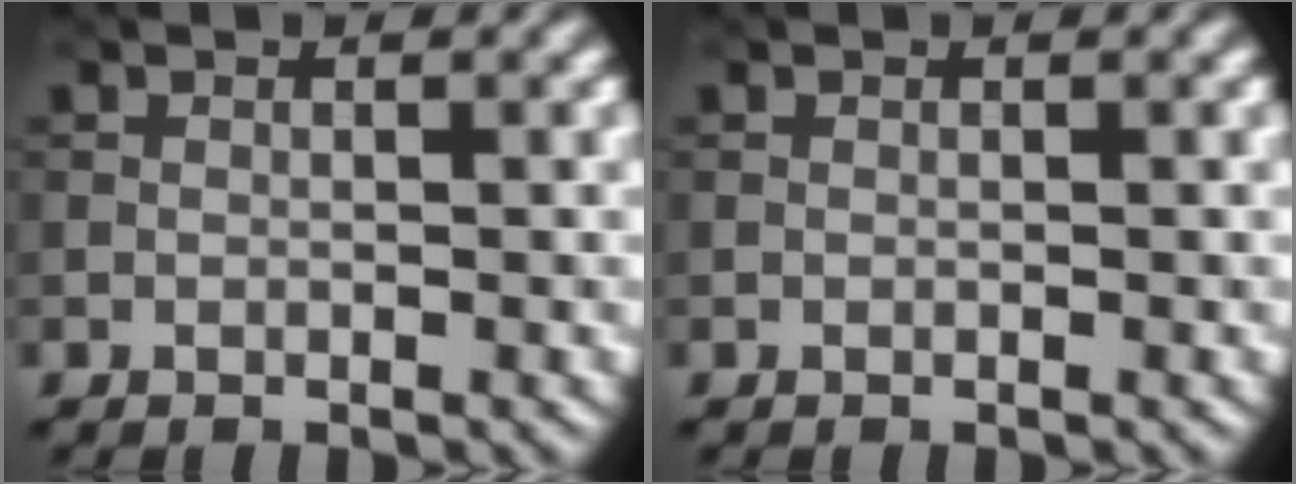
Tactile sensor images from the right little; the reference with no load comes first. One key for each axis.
{"total": 0.0}